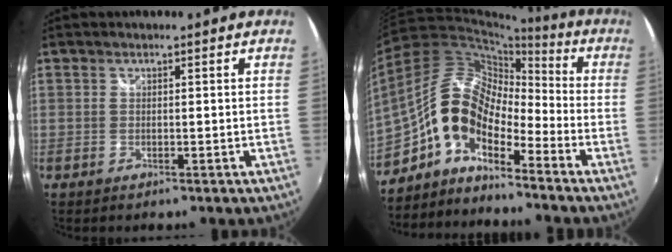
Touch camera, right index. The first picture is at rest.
{"total": 12.0, "force": [-6.3, 5.9, 8.4], "torque": [-0.148, 0.023, -0.141]}